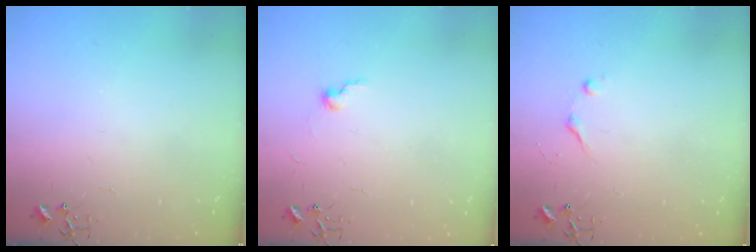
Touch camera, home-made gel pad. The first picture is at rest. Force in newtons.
{"total": 6.8, "press": 6.8, "slide": 0.8}
{"total": 4.7, "press": 4.6, "slide": 0.5}